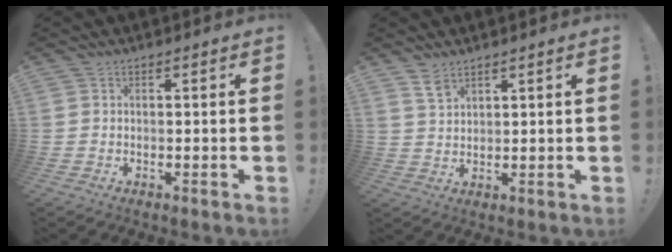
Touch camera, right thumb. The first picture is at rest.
{"total": 4.5, "force": [3.4, 2.2, 2.1], "torque": [-0.026, -0.023, 0.062]}